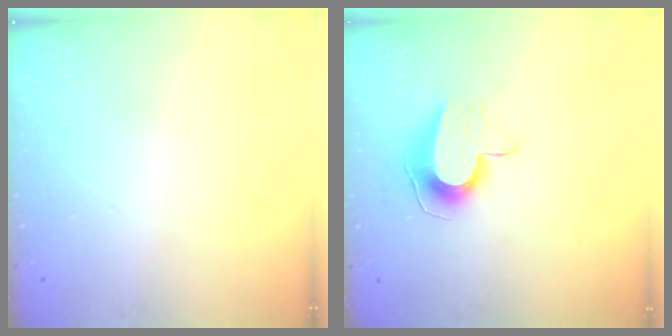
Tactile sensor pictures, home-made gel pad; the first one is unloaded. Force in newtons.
{"total": 9.4, "press": 9.4, "slide": 0.6}